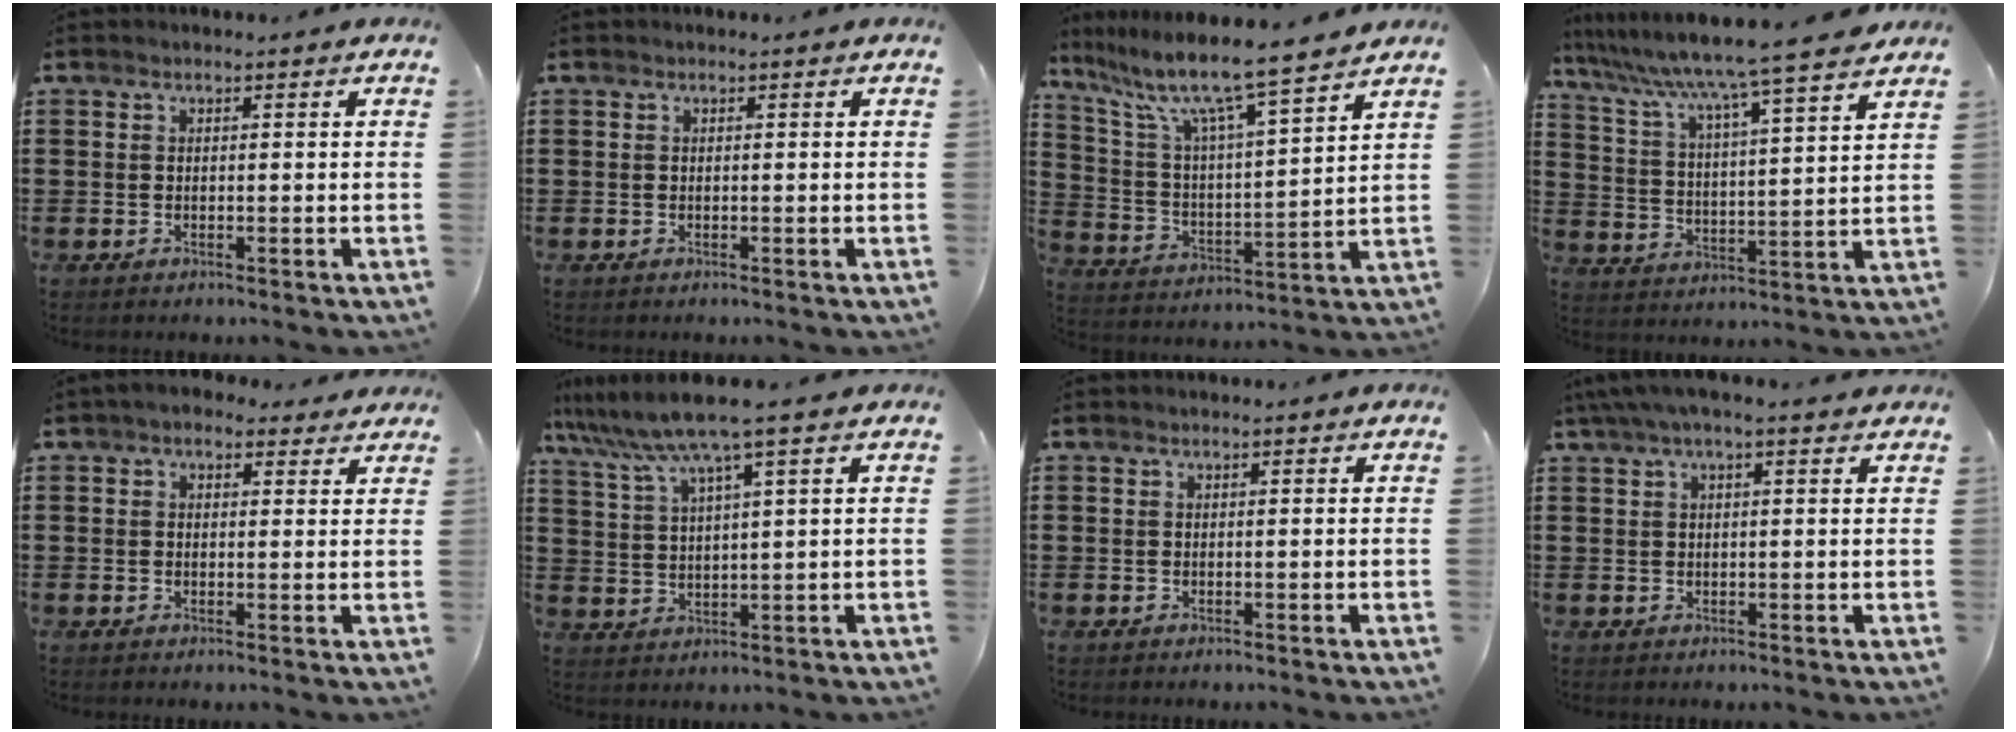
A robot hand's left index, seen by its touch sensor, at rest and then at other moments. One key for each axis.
{"total": 0.0}
{"total": 9.6, "fx": 8.1, "fy": -0.1, "fz": 5.3, "tx": -0.135, "ty": -0.054, "tz": 0.129}
{"total": 7.5, "fx": 6.7, "fy": -1.4, "fz": 3.3, "tx": -0.092, "ty": -0.054, "tz": 0.103}
{"total": 2.8, "fx": 2.1, "fy": 1.6, "fz": 1.0, "tx": -0.028, "ty": 0.005, "tz": 0.037}
{"total": 7.0, "fx": 5.1, "fy": -0.4, "fz": 4.8, "tx": -0.109, "ty": -0.021, "tz": 0.086}
{"total": 0.0}
{"total": 3.2, "fx": 2.0, "fy": 0.6, "fz": 2.5, "tx": -0.053, "ty": 0.006, "tz": 0.035}